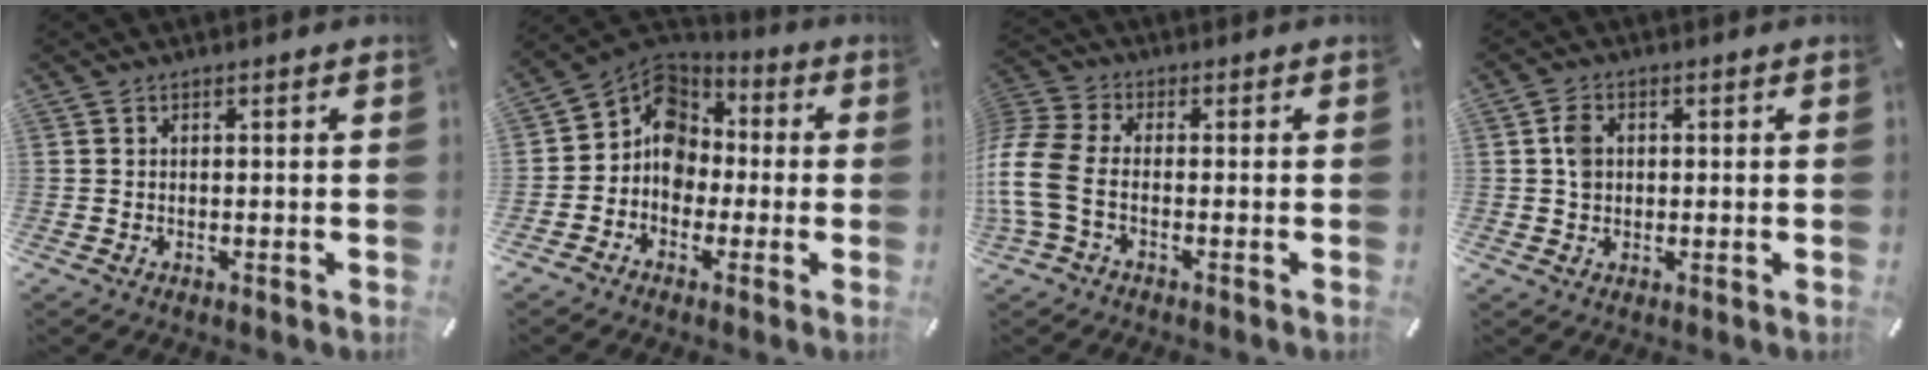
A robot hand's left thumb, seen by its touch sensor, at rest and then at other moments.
{"total": 9.7, "force": [-1.0, 9.2, 3.0], "torque": [-0.077, 0.009, -0.019]}
{"total": 9.3, "force": [-2.5, 5.7, 6.9], "torque": [-0.161, 0.002, -0.042]}
{"total": 3.9, "force": [0.4, 3.1, 2.3], "torque": [-0.031, 0.003, 0.003]}